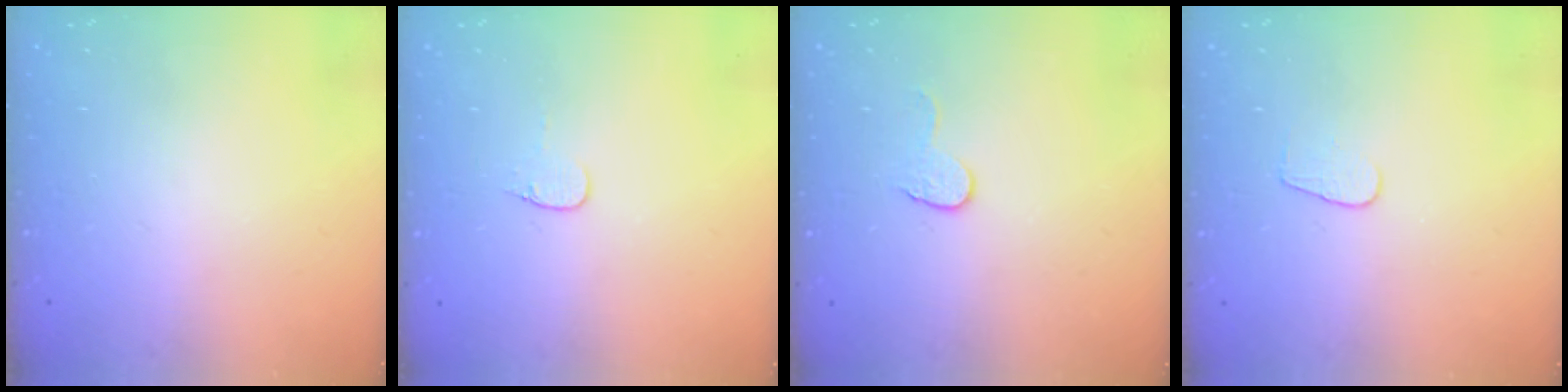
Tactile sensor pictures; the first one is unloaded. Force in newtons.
{"total": 3.2, "press": 3.1, "slide": 0.4}
{"total": 4.6, "press": 4.6, "slide": 0.4}
{"total": 4.3, "press": 4.3, "slide": 0.5}